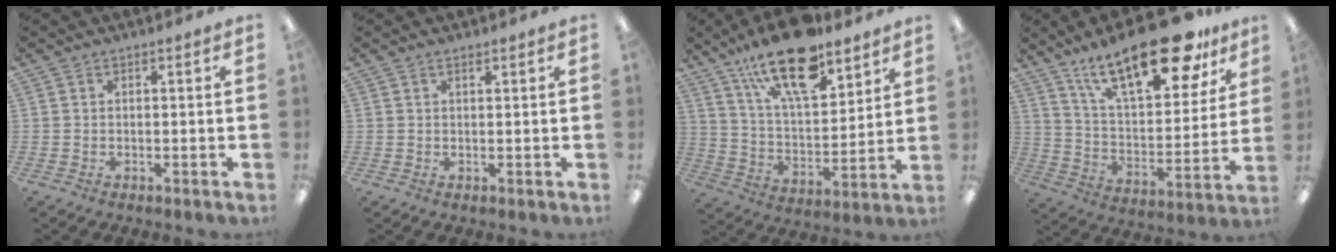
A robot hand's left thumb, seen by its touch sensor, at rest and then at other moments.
{"total": 0.7, "force": [0.6, 0.2, 0.2], "torque": [-0.006, 0.000, 0.012]}
{"total": 20.7, "force": [14.1, 8.0, 12.8], "torque": [-0.217, -0.070, 0.242]}
{"total": 25.1, "force": [17.0, 9.1, 16.0], "torque": [-0.258, -0.097, 0.286]}